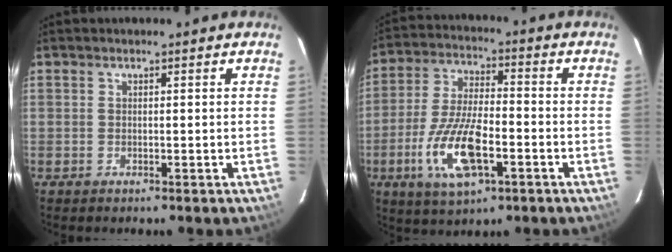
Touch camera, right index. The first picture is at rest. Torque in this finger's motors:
{"motor_torque": [2.14, 0.00, 1.04, 0.17]}